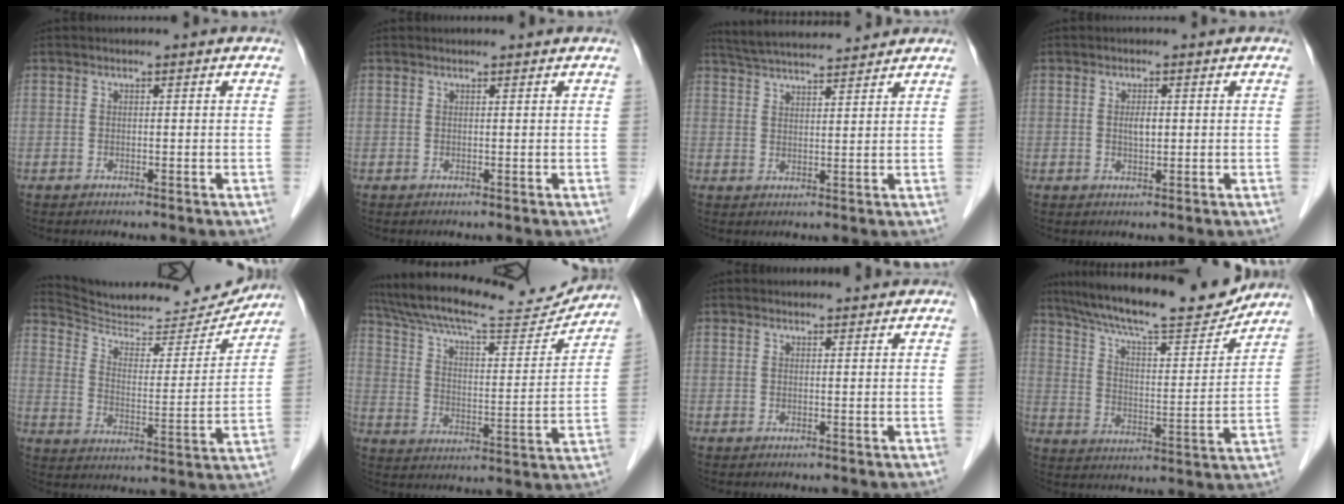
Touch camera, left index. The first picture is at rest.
{"total": 0.0}
{"total": 9.6, "force": [8.9, 0.8, 3.5], "torque": [-0.064, 0.019, 0.138]}
{"total": 1.8, "force": [-0.8, 0.6, 1.4], "torque": [-0.025, -0.006, -0.014]}
{"total": 17.4, "force": [16.8, 2.7, 3.5], "torque": [-0.058, -0.035, 0.241]}
{"total": 21.2, "force": [19.2, 3.8, 8.0], "torque": [-0.141, -0.008, 0.275]}
{"total": 1.8, "force": [1.7, 0.4, 0.1], "torque": [-0.003, 0.004, 0.014]}
{"total": 19.1, "force": [16.7, 2.6, 8.8], "torque": [-0.153, -0.002, 0.247]}